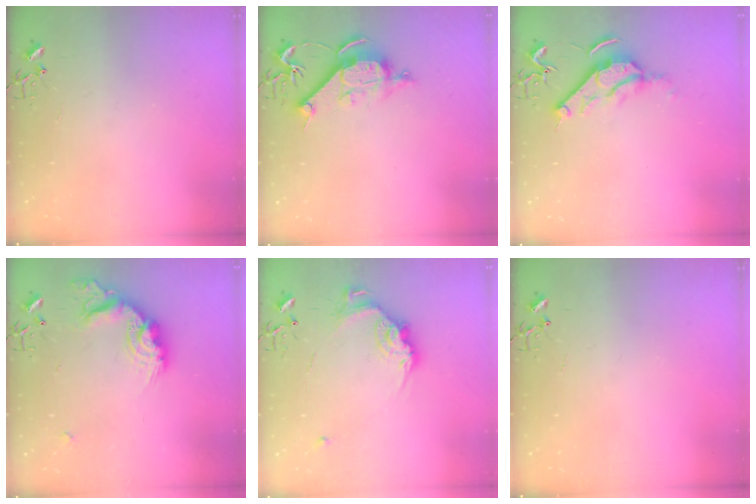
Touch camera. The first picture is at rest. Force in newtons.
{"total": 10.4, "press": 10.4, "slide": 1.2}
{"total": 10.3, "press": 10.2, "slide": 1.3}
{"total": 17.9, "press": 17.8, "slide": 1.1}
{"total": 15.4, "press": 15.4, "slide": 1.0}
{"total": 0.0}